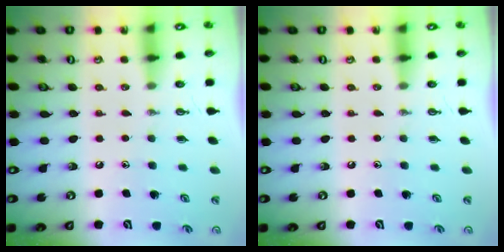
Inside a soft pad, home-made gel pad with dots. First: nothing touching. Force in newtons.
{"total": 0.0}